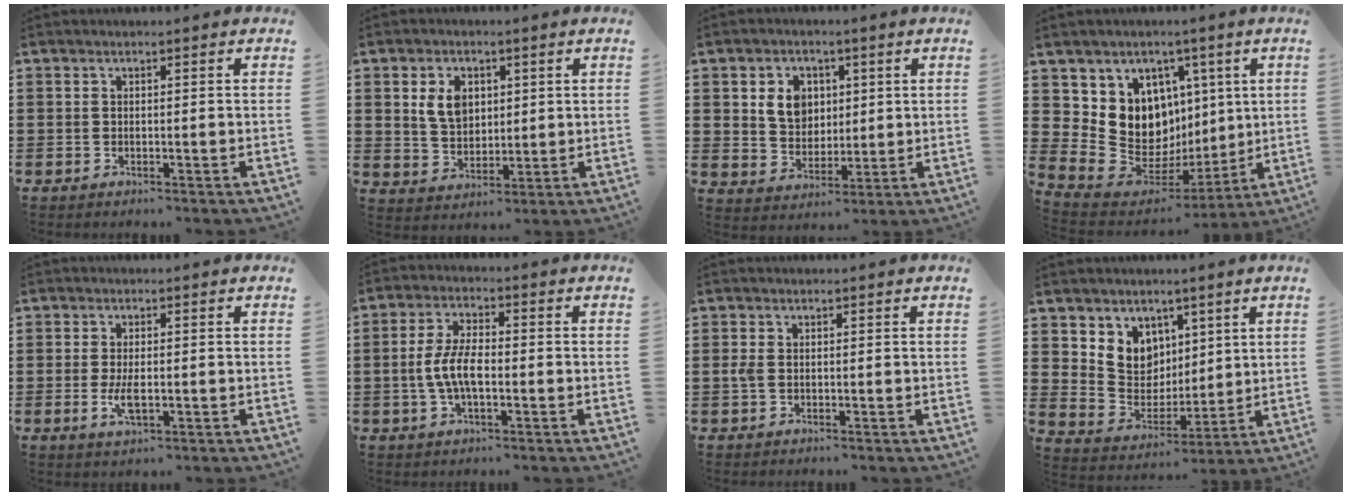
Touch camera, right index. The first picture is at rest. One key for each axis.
{"total": 5.8, "fx": 1.7, "fy": 4.1, "fz": 3.7, "tx": -0.087, "ty": 0.008, "tz": 0.026}
{"total": 6.2, "fx": 1.8, "fy": 5.3, "fz": 2.8, "tx": -0.069, "ty": 0.015, "tz": 0.030}
{"total": 11.3, "fx": 2.0, "fy": 10.4, "fz": 3.8, "tx": -0.112, "ty": -0.041, "tz": 0.049}
{"total": 3.5, "fx": -0.7, "fy": 1.3, "fz": 3.2, "tx": -0.070, "ty": -0.004, "tz": -0.015}
{"total": 6.2, "fx": -1.1, "fy": 2.6, "fz": 5.6, "tx": -0.133, "ty": -0.004, "tz": -0.029}
{"total": 1.5, "fx": -0.2, "fy": 0.9, "fz": 1.2, "tx": -0.033, "ty": 0.000, "tz": -0.007}
{"total": 7.3, "fx": 3.7, "fy": 6.3, "fz": 1.0, "tx": -0.053, "ty": -0.021, "tz": 0.073}